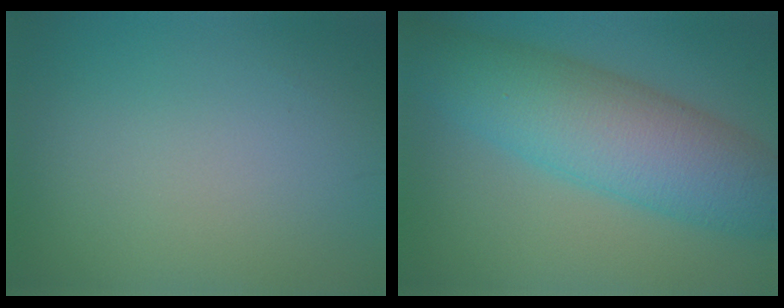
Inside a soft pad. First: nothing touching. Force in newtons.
{"total": 9.6, "press": 9.6, "slide": 0.0}